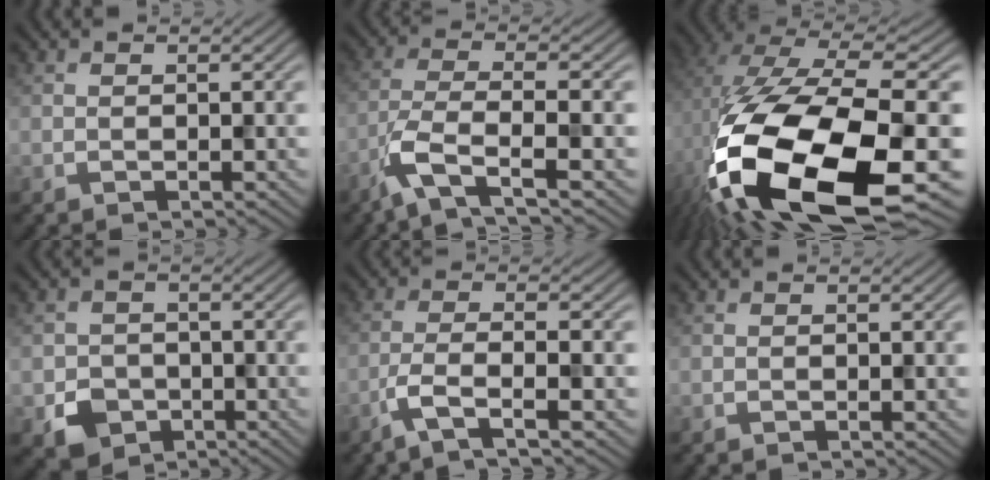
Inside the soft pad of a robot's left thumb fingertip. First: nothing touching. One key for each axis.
{"total": 6.5, "fx": -3.8, "fy": 1.3, "fz": 5.1, "tx": -0.106, "ty": -0.001, "tz": -0.091}
{"total": 20.5, "fx": -7.0, "fy": 9.0, "fz": 17.1, "tx": -0.366, "ty": -0.066, "tz": -0.088}
{"total": 4.4, "fx": -1.9, "fy": 3.6, "fz": 1.6, "tx": -0.032, "ty": -0.013, "tz": -0.038}
{"total": 4.4, "fx": -2.4, "fy": 0.6, "fz": 3.6, "tx": -0.066, "ty": 0.005, "tz": -0.069}
{"total": 0.0}